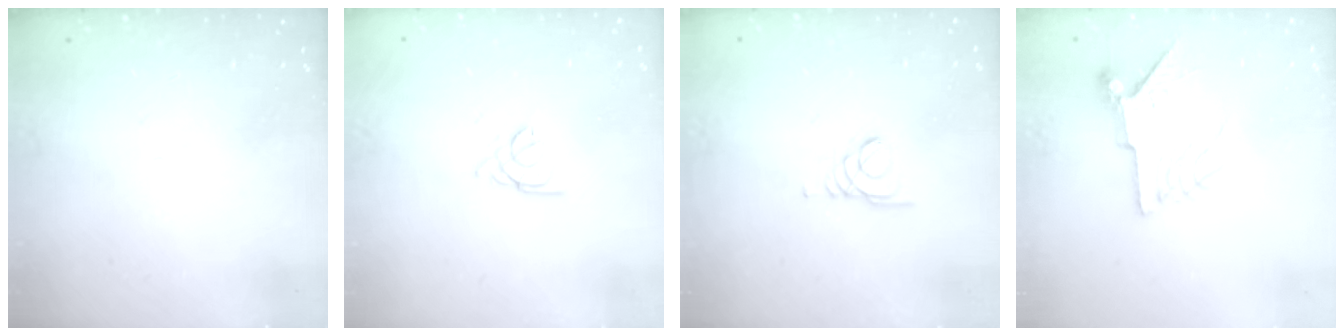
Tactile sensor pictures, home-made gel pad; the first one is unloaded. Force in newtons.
{"total": 1.8, "press": 1.7, "slide": 0.5}
{"total": 1.5, "press": 1.5, "slide": 0.1}
{"total": 7.2, "press": 7.2, "slide": 0.9}